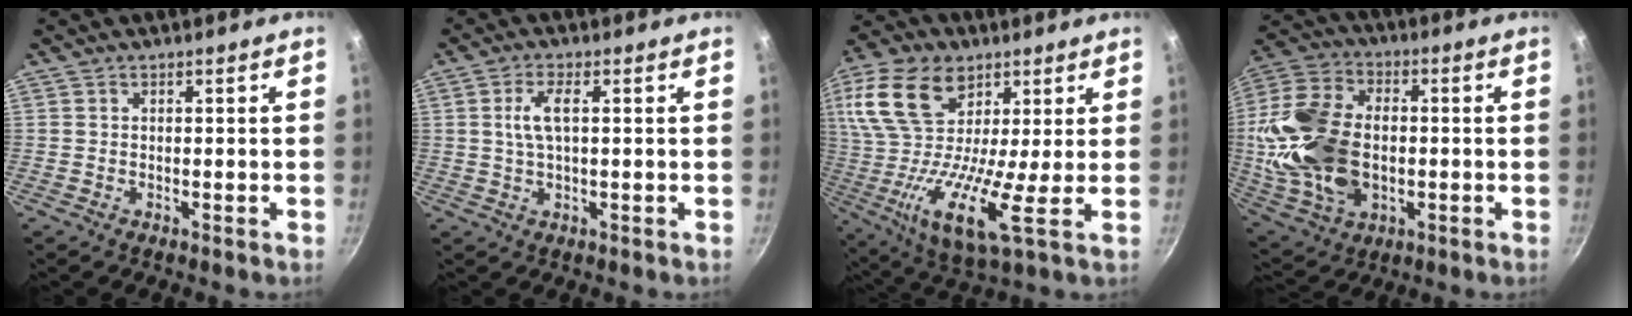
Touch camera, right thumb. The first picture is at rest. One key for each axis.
{"total": 4.7, "fx": 0.8, "fy": 1.6, "fz": 4.3, "tx": -0.096, "ty": 0.007, "tz": 0.015}
{"total": 23.1, "fx": 8.4, "fy": 11.9, "fz": 18.0, "tx": -0.361, "ty": -0.011, "tz": 0.132}
{"total": 21.8, "fx": -1.0, "fy": 14.7, "fz": 16.1, "tx": -0.310, "ty": 0.020, "tz": -0.012}